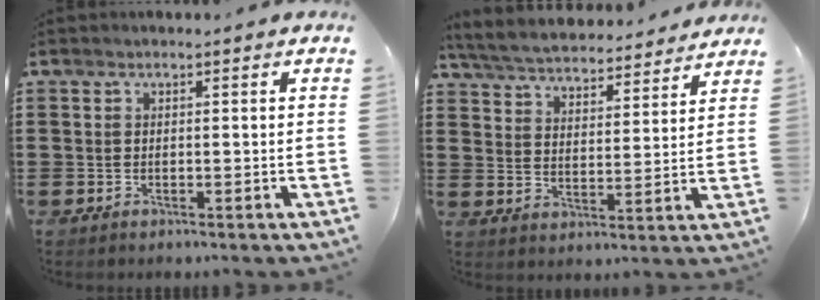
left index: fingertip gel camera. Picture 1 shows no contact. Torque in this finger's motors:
{"motor_torque": [1.07, -1.07, 0.33, 0.06]}